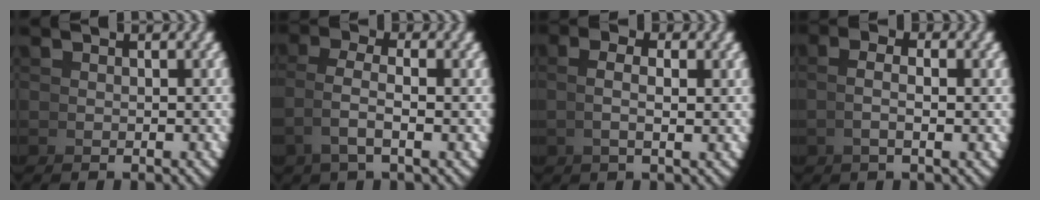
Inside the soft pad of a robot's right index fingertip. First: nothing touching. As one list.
[{"total": 2.3, "force": [0.4, -0.1, 2.3], "torque": [-0.050, -0.002, 0.015]}, {"total": 2.1, "force": [0.9, -0.4, 1.9], "torque": [-0.035, 0.005, 0.017]}, {"total": 2.1, "force": [0.5, -0.3, 2.0], "torque": [-0.036, 0.006, 0.008]}]